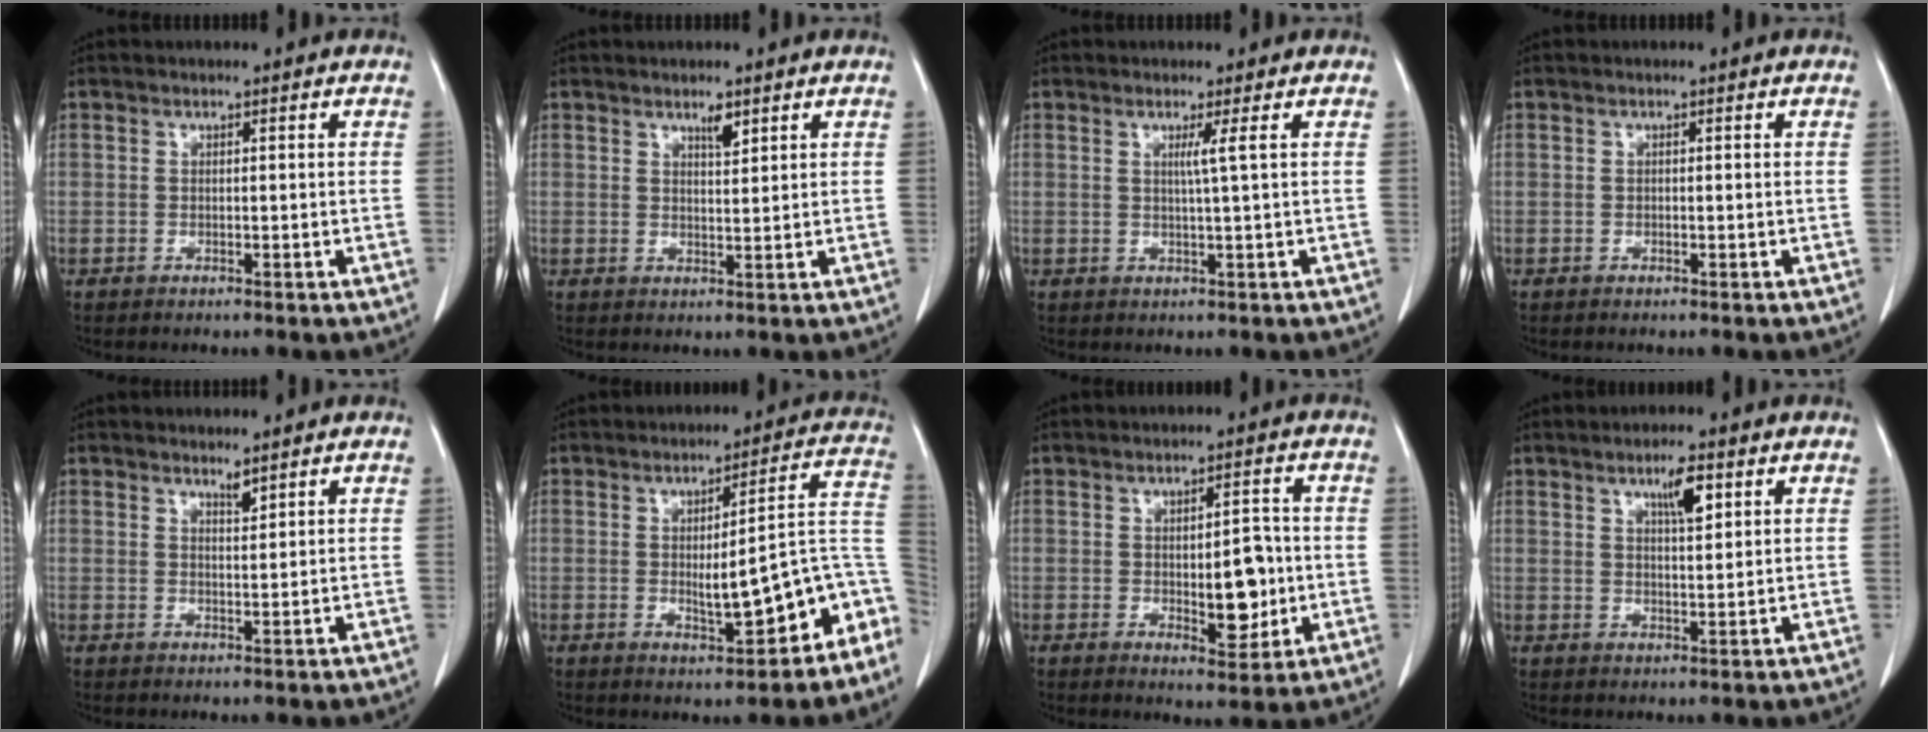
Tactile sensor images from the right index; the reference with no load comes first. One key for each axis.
{"total": 2.4, "fx": 1.7, "fy": 0.5, "fz": 1.5, "tx": -0.028, "ty": -0.004, "tz": 0.031}
{"total": 2.0, "fx": 0.7, "fy": -0.9, "fz": 1.6, "tx": -0.031, "ty": -0.007, "tz": 0.014}
{"total": 0.0}
{"total": 1.6, "fx": 1.5, "fy": 0.0, "fz": 0.7, "tx": -0.013, "ty": -0.007, "tz": 0.028}
{"total": 11.8, "fx": -4.2, "fy": 2.6, "fz": 10.7, "tx": -0.113, "ty": 0.027, "tz": -0.052}
{"total": 7.3, "fx": -0.7, "fy": 2.8, "fz": 6.7, "tx": -0.089, "ty": -0.006, "tz": -0.002}
{"total": 4.8, "fx": 2.6, "fy": 0.9, "fz": 4.0, "tx": -0.068, "ty": -0.001, "tz": 0.043}